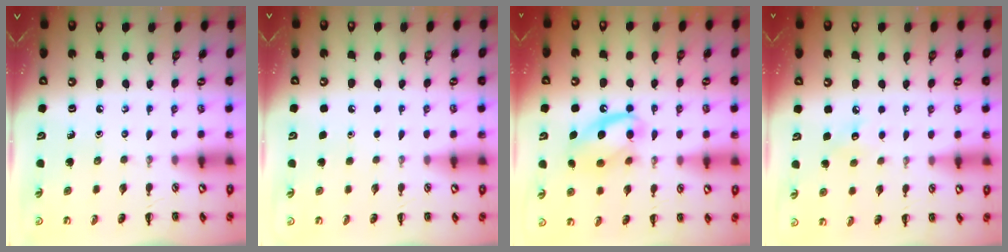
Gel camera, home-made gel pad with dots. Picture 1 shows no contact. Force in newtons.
{"total": 1.7, "press": 1.7, "slide": 0.1}
{"total": 13.8, "press": 13.7, "slide": 1.7}
{"total": 5.0, "press": 4.8, "slide": 1.4}